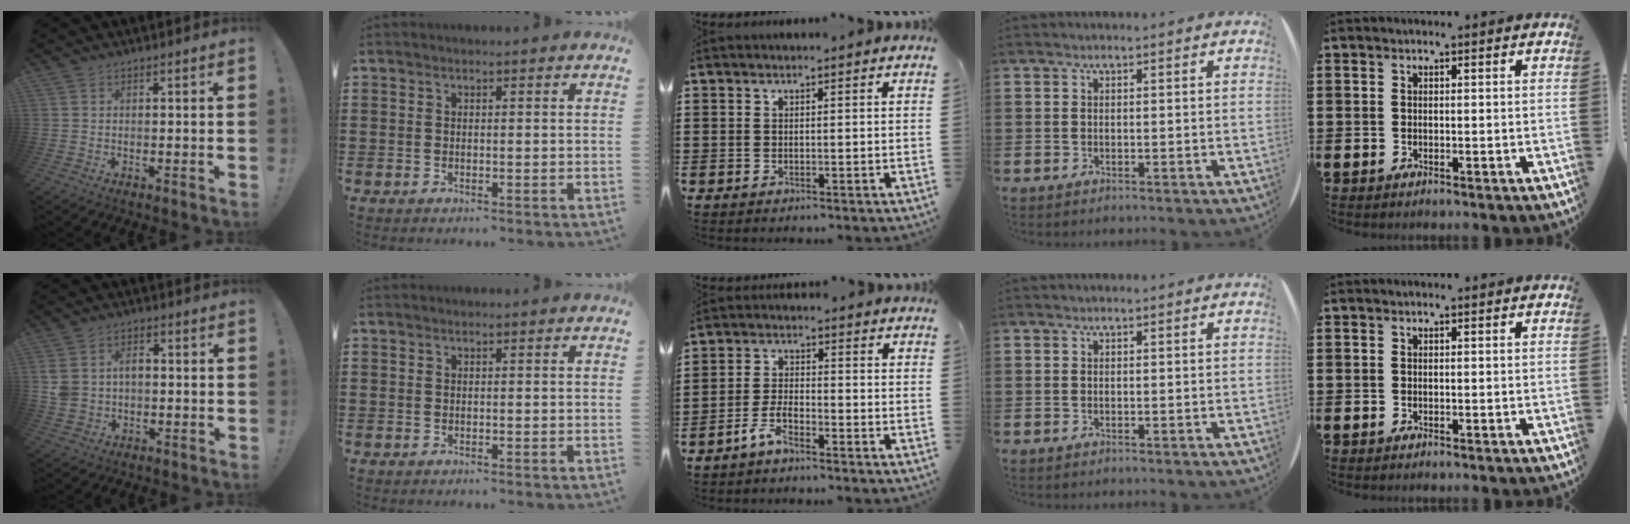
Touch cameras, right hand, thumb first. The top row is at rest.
{"thumb": {"total": 6.4, "force": [0.3, 5.0, 3.9], "torque": [-0.071, 0.006, 0.007]}, "middle": {"total": 4.1, "force": [-3.0, 1.2, 2.5], "torque": [-0.064, 0.003, -0.064]}}